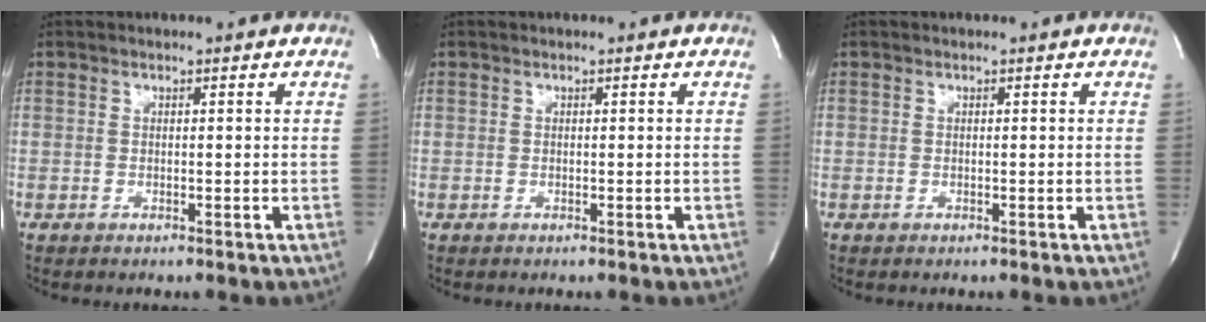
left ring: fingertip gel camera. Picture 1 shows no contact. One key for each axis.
{"total": 0.0}
{"total": 0.0}